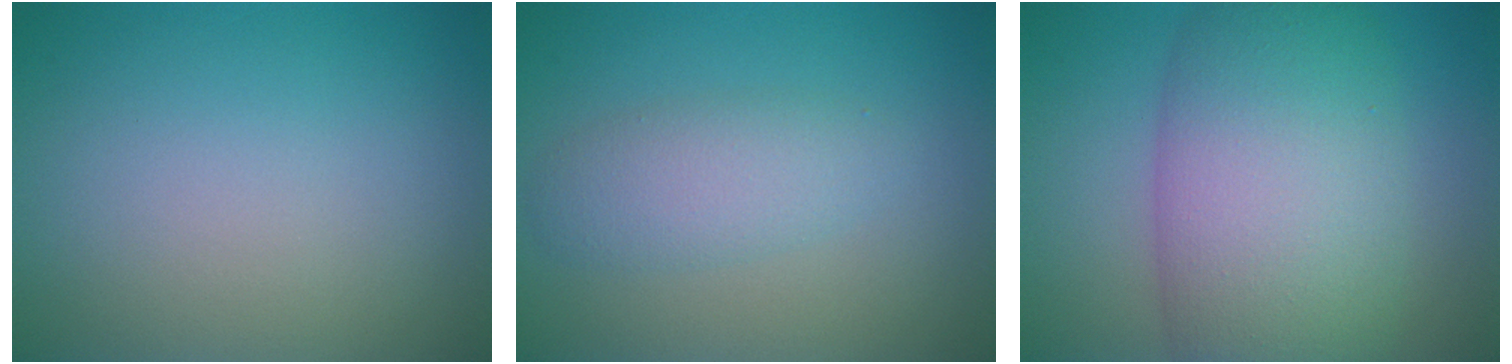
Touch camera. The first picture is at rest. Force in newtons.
{"total": 2.9, "press": 2.9, "slide": 0.1}
{"total": 10.9, "press": 10.9, "slide": 0.5}